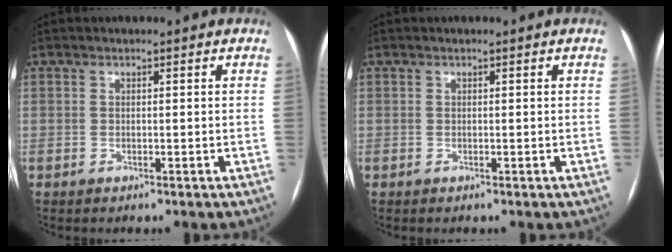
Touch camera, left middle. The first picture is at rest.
{"total": 0.0}